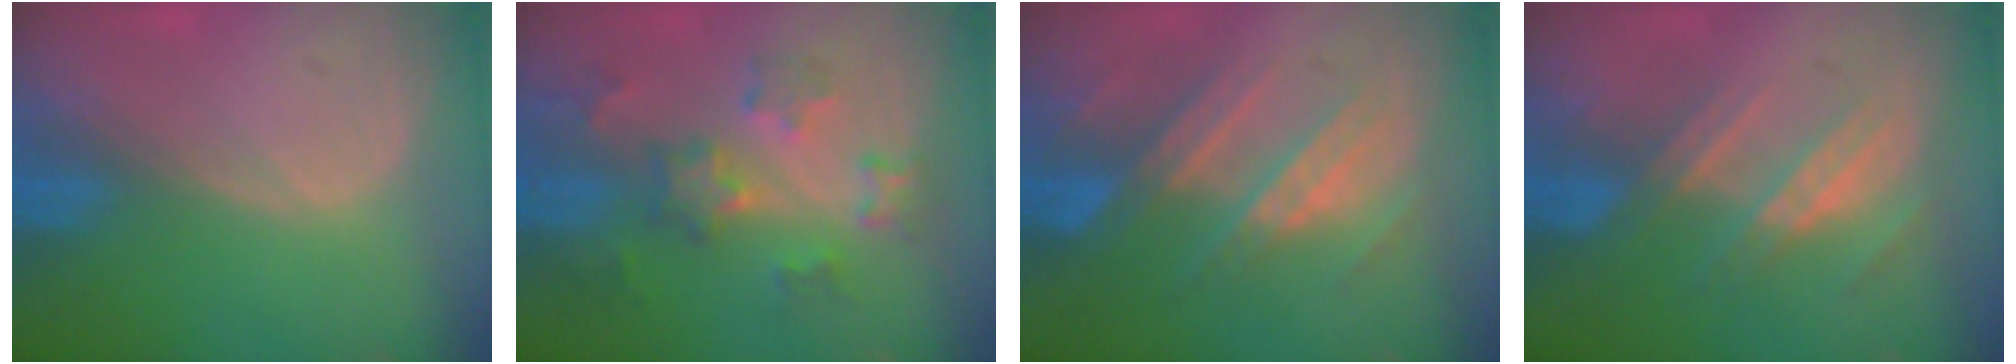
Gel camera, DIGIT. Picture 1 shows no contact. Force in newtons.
{"total": 6.9, "press": 6.9, "slide": 0.2}
{"total": 8.7, "press": 8.0, "slide": 3.3}
{"total": 7.2, "press": 6.7, "slide": 2.7}